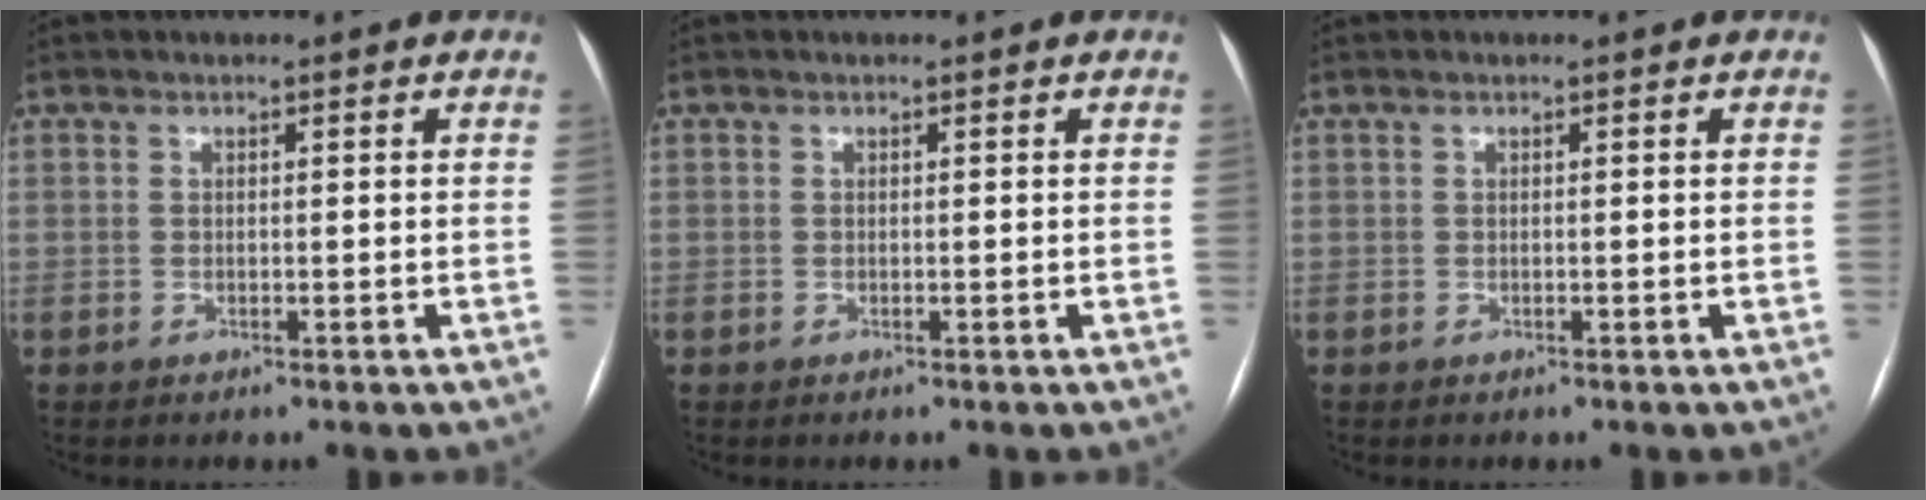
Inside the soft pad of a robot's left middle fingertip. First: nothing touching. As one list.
[{"total": 0.0}, {"total": 0.0}]